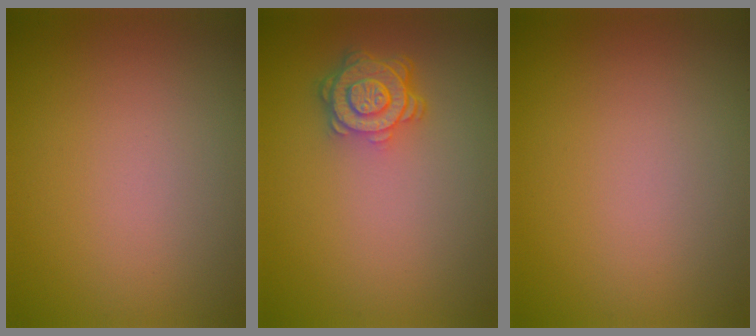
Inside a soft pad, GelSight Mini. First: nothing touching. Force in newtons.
{"total": 4.4, "press": 3.5, "slide": 2.6}
{"total": 0.0}